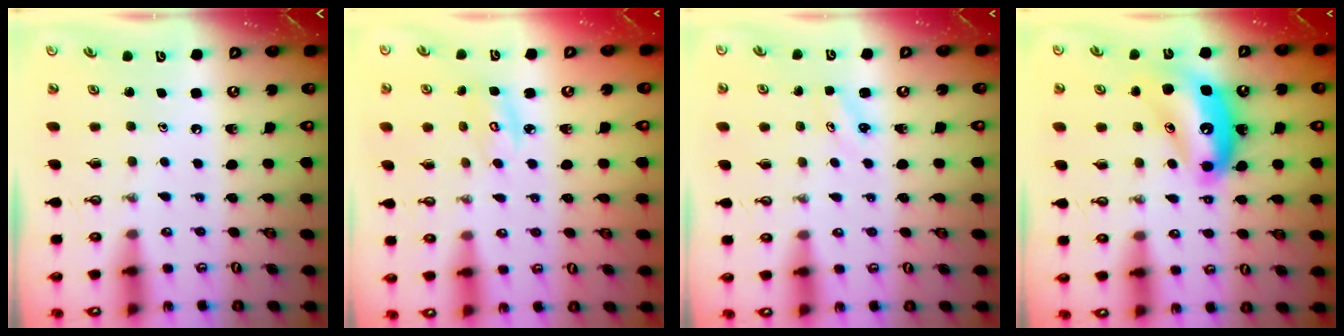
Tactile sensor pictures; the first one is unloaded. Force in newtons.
{"total": 6.0, "press": 5.9, "slide": 0.5}
{"total": 2.5, "press": 2.5, "slide": 0.3}
{"total": 14.6, "press": 14.5, "slide": 0.8}